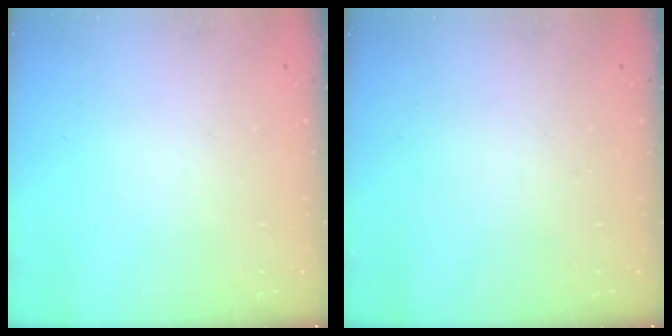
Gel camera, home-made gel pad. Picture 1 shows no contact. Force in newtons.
{"total": 0.0}